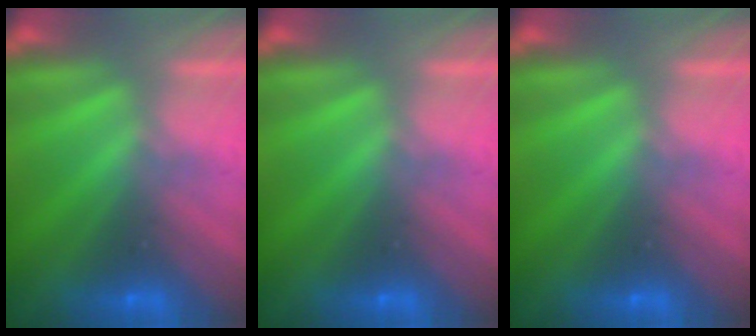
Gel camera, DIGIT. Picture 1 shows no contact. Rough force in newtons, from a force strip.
{"total": 0.0}
{"total": 0.0}